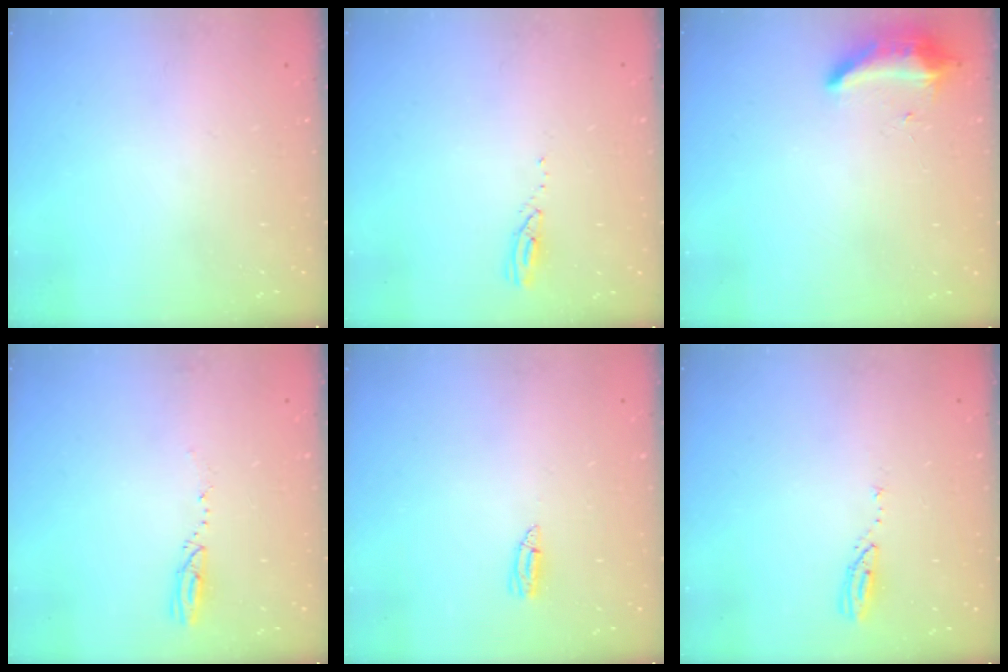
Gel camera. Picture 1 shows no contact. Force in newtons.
{"total": 3.4, "press": 3.4, "slide": 0.3}
{"total": 8.2, "press": 8.2, "slide": 0.7}
{"total": 2.9, "press": 2.9, "slide": 0.4}
{"total": 4.8, "press": 4.3, "slide": 2.0}
{"total": 4.0, "press": 4.0, "slide": 0.4}